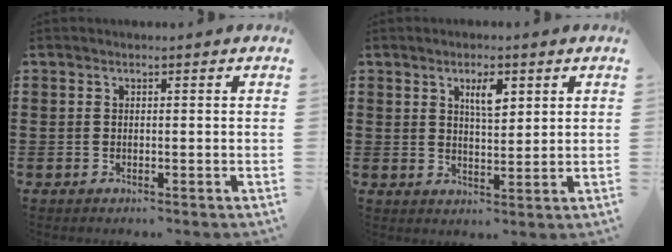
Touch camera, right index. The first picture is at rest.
{"total": 3.9, "force": [2.0, 1.3, 3.1], "torque": [-0.049, 0.001, 0.029]}